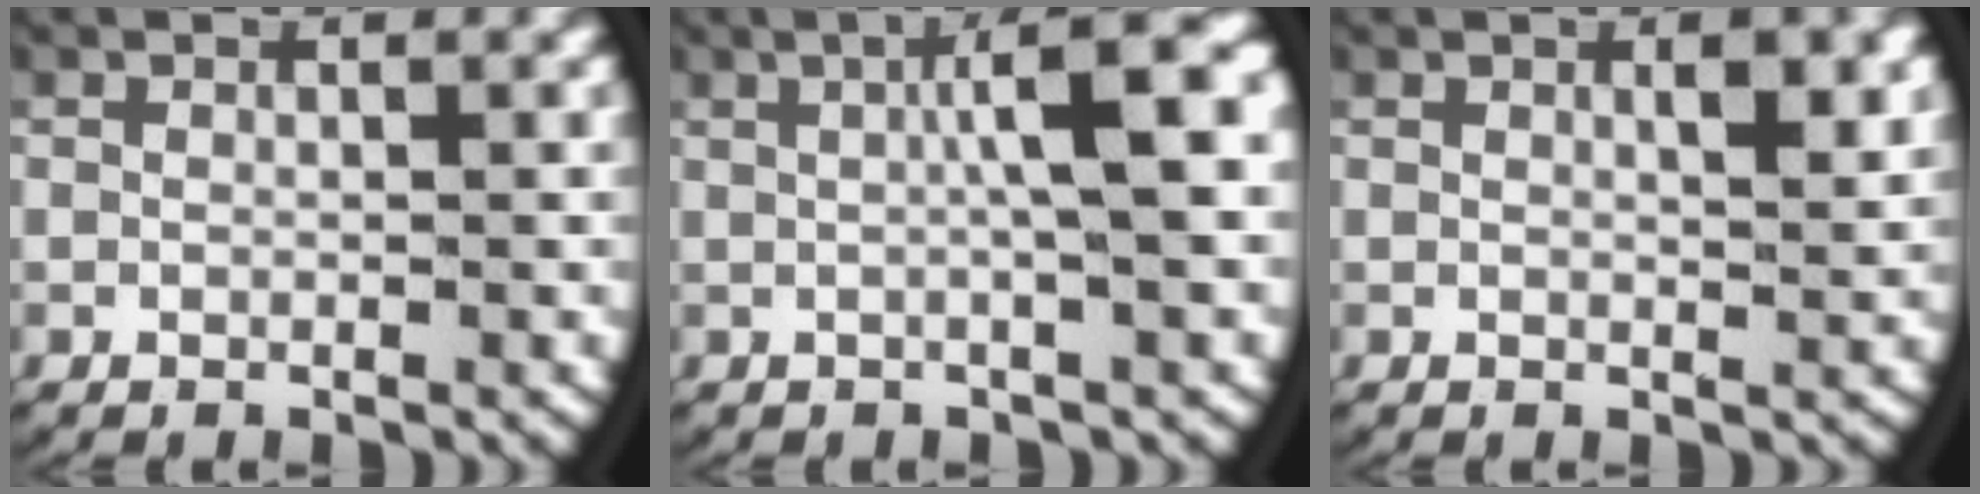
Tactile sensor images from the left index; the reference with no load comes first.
{"total": 6.3, "force": [1.4, 1.3, 6.0], "torque": [-0.087, 0.023, 0.015]}
{"total": 2.1, "force": [0.8, 0.4, 1.9], "torque": [-0.029, -0.004, 0.015]}